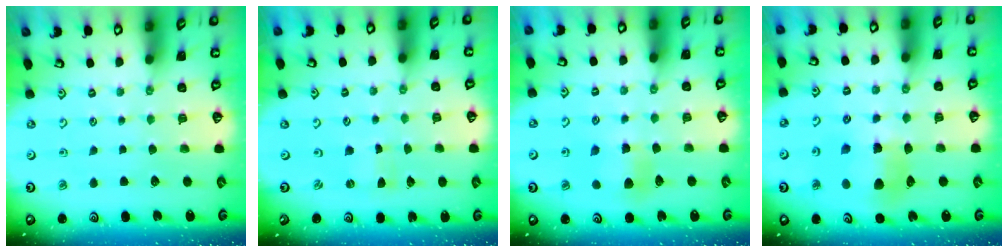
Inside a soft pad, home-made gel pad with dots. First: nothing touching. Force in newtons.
{"total": 0.0}
{"total": 6.0, "press": 6.0, "slide": 0.5}
{"total": 10.0, "press": 9.9, "slide": 1.4}